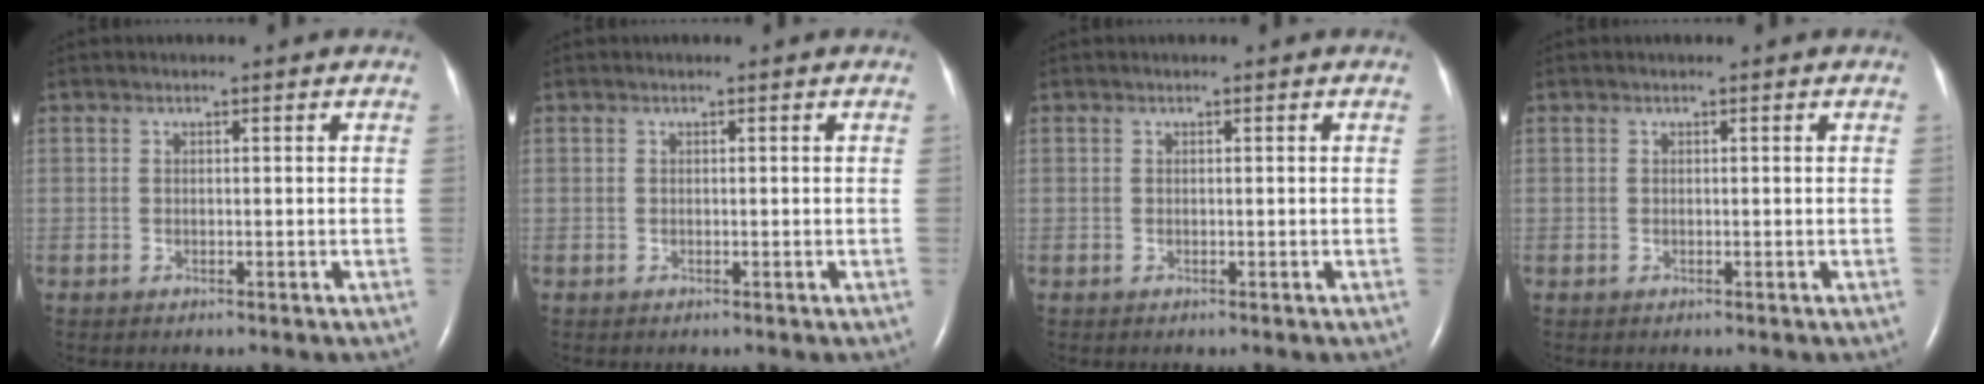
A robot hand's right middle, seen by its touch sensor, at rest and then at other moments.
{"total": 0.0}
{"total": 0.0}
{"total": 0.0}